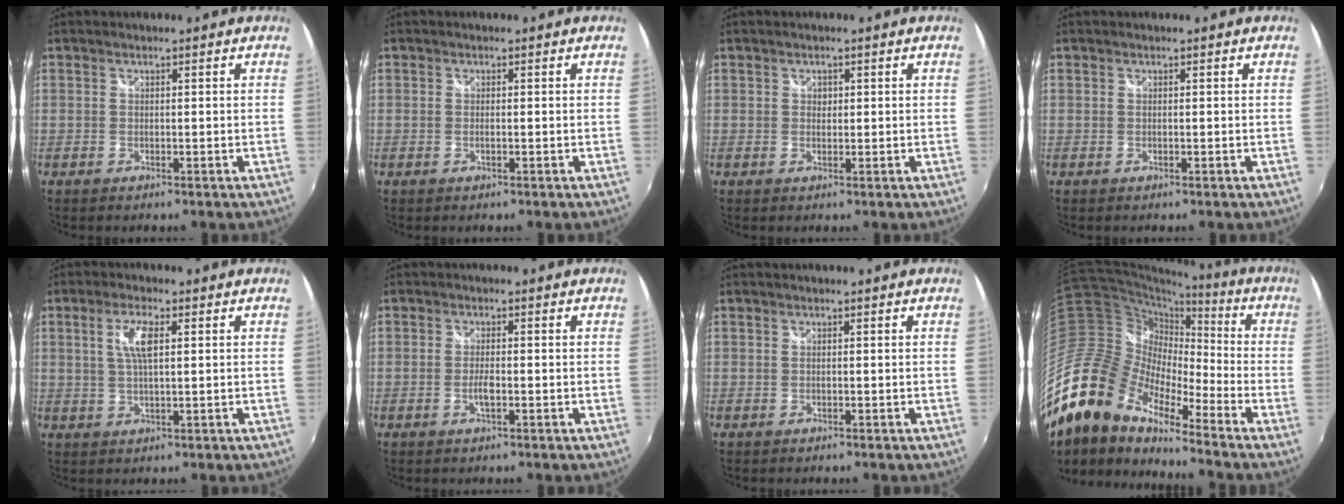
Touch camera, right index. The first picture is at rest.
{"total": 0.7, "force": [-0.2, 0.0, 0.7], "torque": [-0.015, 0.000, -0.005]}
{"total": 1.0, "force": [0.2, 0.9, 0.2], "torque": [-0.001, 0.001, 0.001]}
{"total": 0.0}
{"total": 5.0, "force": [1.4, 1.4, 4.6], "torque": [-0.088, 0.003, 0.025]}
{"total": 2.2, "force": [-0.7, 0.6, 2.0], "torque": [-0.041, -0.003, -0.013]}
{"total": 0.0}
{"total": 23.6, "force": [-17.0, 10.3, 12.8], "torque": [-0.244, -0.030, -0.340]}